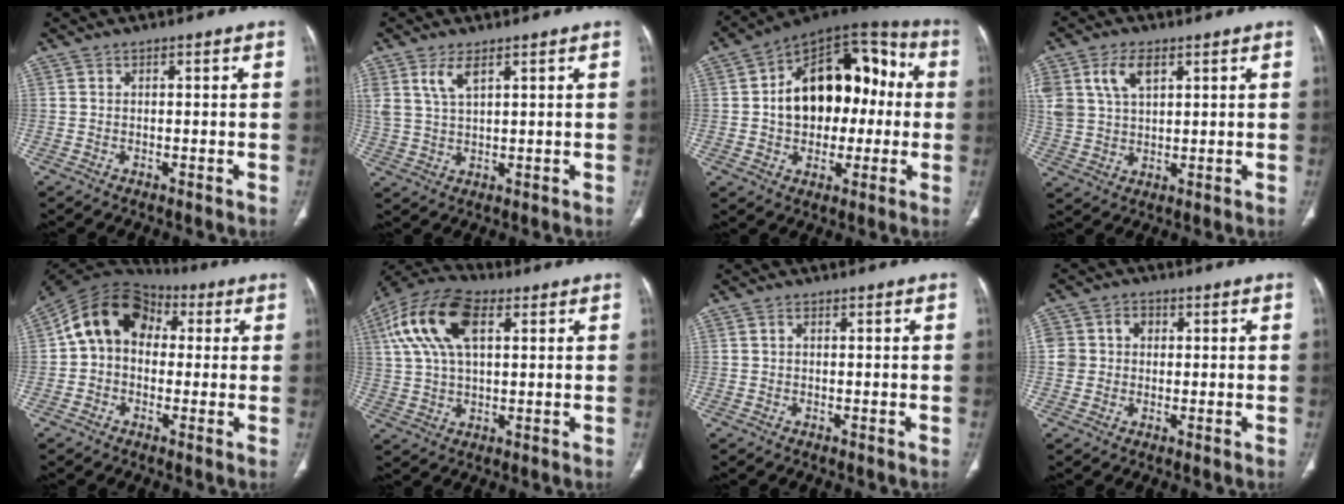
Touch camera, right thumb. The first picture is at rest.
{"total": 4.6, "force": [2.6, 1.7, 3.3], "torque": [-0.072, -0.009, 0.060]}
{"total": 21.4, "force": [0.9, 14.1, 16.1], "torque": [-0.206, 0.043, 0.012]}
{"total": 9.1, "force": [4.1, 5.4, 6.1], "torque": [-0.120, -0.005, 0.084]}
{"total": 13.6, "force": [2.1, 10.3, 8.6], "torque": [-0.127, 0.042, 0.022]}
{"total": 15.8, "force": [5.5, 8.1, 12.4], "torque": [-0.249, 0.019, 0.097]}
{"total": 0.7, "force": [0.2, 0.5, 0.5], "torque": [-0.009, 0.004, 0.003]}
{"total": 5.9, "force": [0.7, 5.4, 2.3], "torque": [-0.025, 0.017, 0.012]}